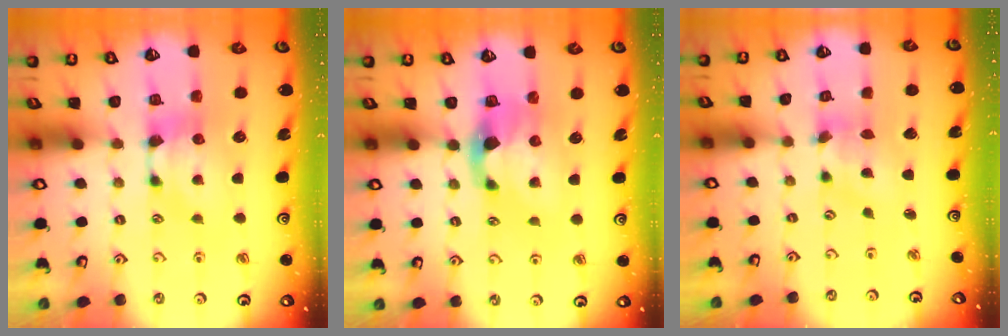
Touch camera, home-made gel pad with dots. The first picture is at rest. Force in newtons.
{"total": 2.9, "press": 2.5, "slide": 1.5}
{"total": 2.5, "press": 2.1, "slide": 1.5}